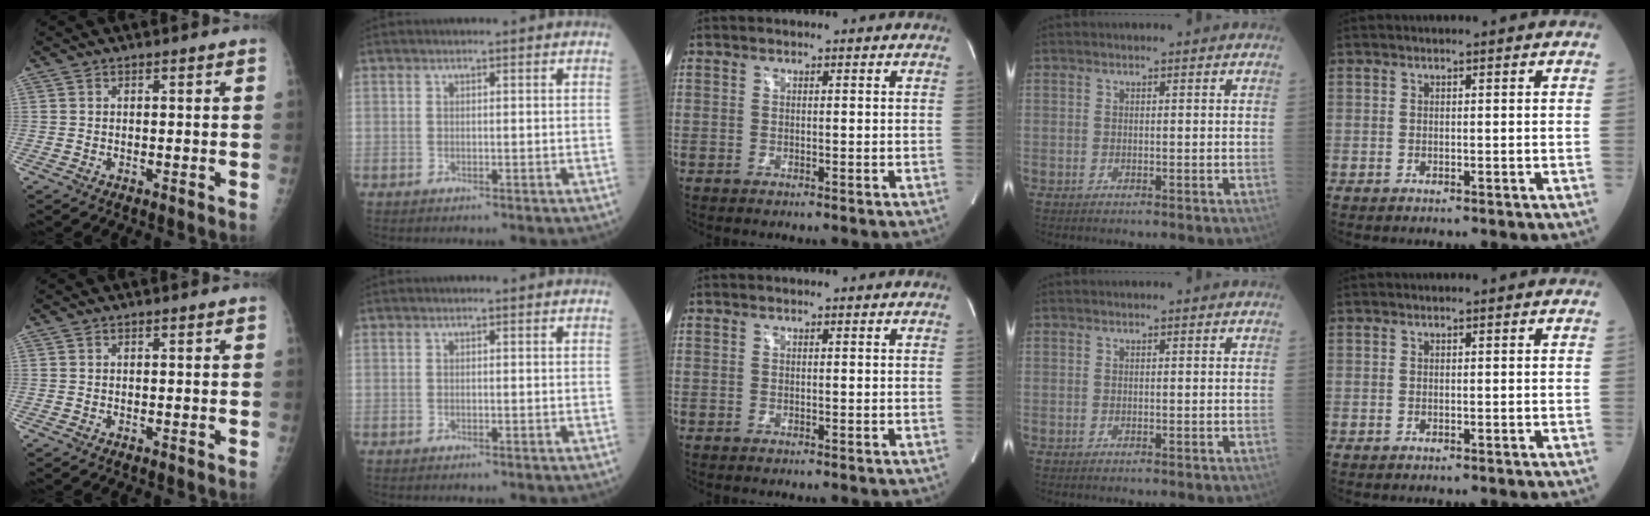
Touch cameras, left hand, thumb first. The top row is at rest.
{}